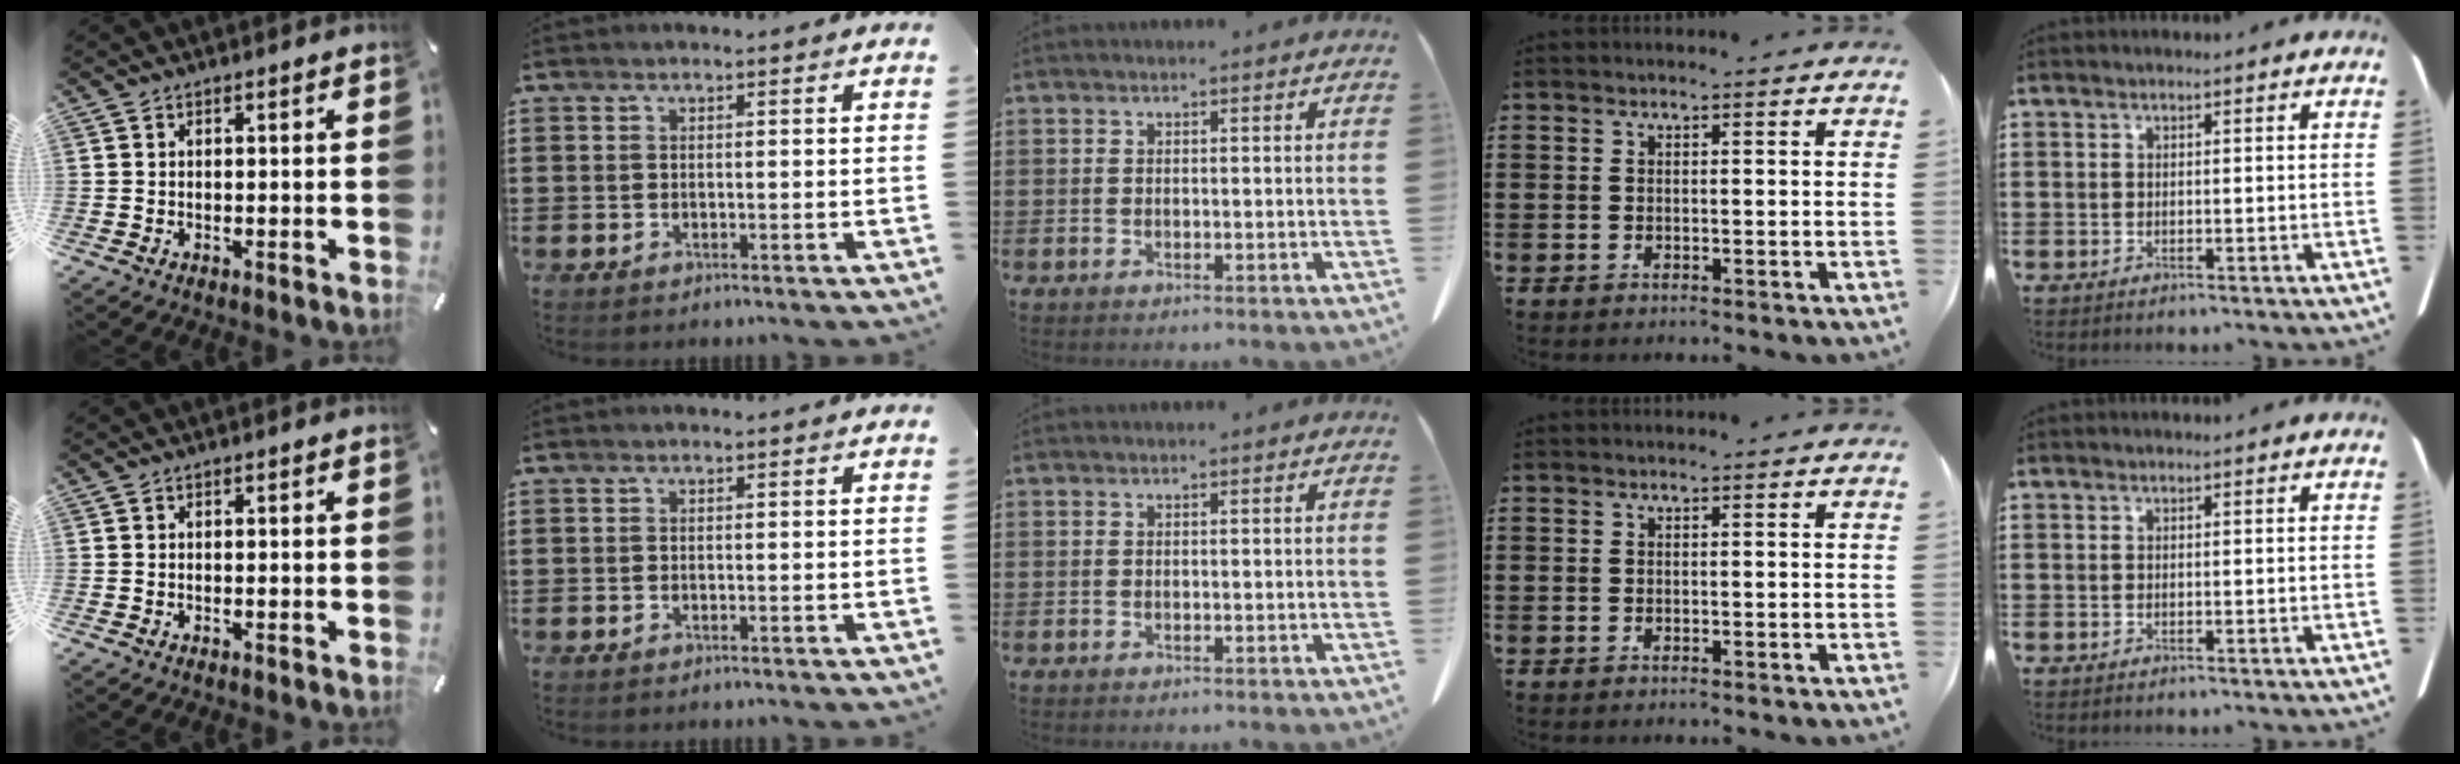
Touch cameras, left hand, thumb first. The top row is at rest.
{}